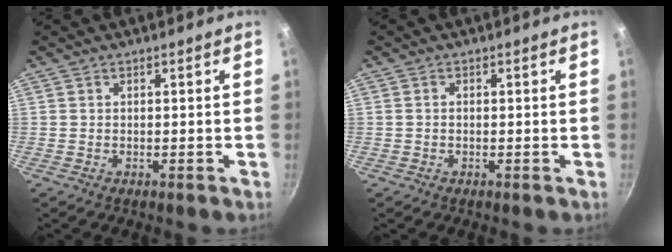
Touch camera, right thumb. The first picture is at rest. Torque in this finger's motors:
{"motor_torque": [0.27, 0.10, -0.22, -0.22, 0.08]}